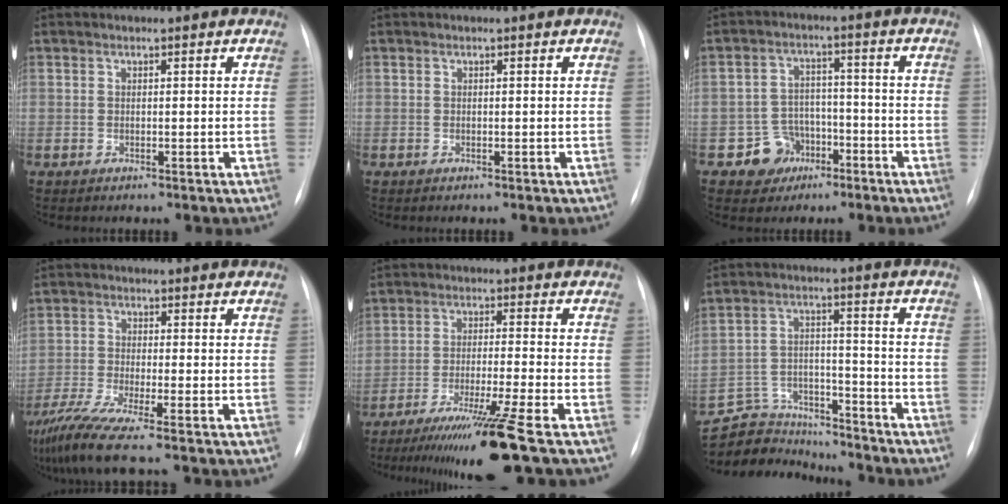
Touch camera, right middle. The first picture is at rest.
{"total": 0.0}
{"total": 5.8, "force": [-3.1, 5.0, 0.5], "torque": [0.001, 0.014, -0.044]}
{"total": 8.2, "force": [-6.0, -1.0, 5.4], "torque": [-0.105, -0.028, -0.109]}
{"total": 11.8, "force": [-8.3, -2.7, 8.0], "torque": [-0.131, -0.045, -0.136]}
{"total": 10.8, "force": [-10.4, 3.0, 0.0], "torque": [-0.003, 0.041, -0.179]}